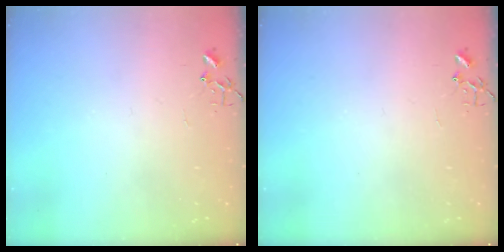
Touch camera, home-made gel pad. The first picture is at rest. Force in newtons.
{"total": 0.0}